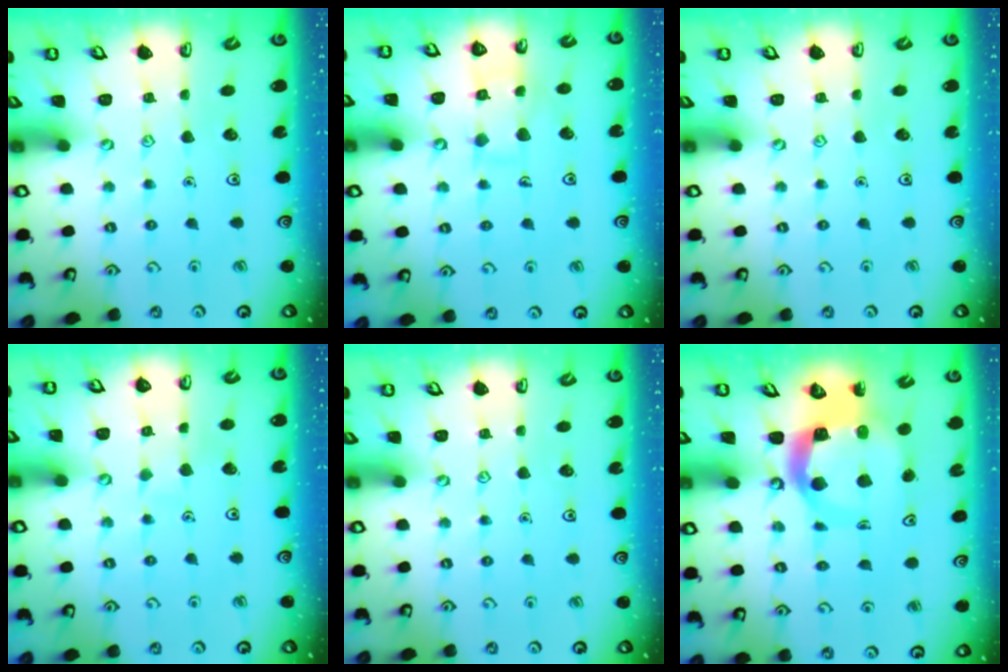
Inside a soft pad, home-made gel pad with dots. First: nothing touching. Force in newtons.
{"total": 9.4, "press": 9.4, "slide": 0.9}
{"total": 0.0}
{"total": 2.9, "press": 2.9, "slide": 0.2}
{"total": 0.0}
{"total": 8.4, "press": 8.3, "slide": 1.0}